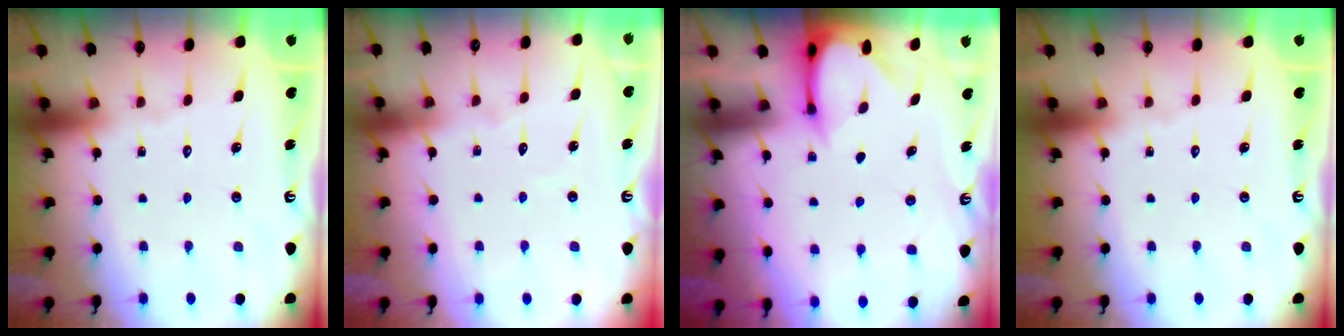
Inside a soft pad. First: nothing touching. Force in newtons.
{"total": 3.1, "press": 3.1, "slide": 0.3}
{"total": 3.5, "press": 3.5, "slide": 0.3}
{"total": 0.0}